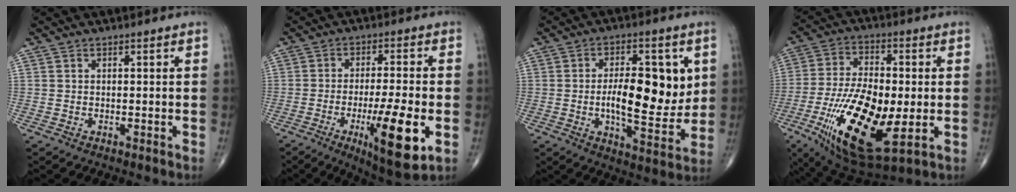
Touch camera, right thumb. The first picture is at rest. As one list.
[{"total": 14.1, "force": [-4.3, 2.9, 13.1], "torque": [-0.208, -0.007, -0.062]}, {"total": 15.0, "force": [1.5, 6.4, 13.4], "torque": [-0.176, -0.016, 0.027]}, {"total": 22.8, "force": [-5.1, 9.7, 19.9], "torque": [-0.390, -0.009, -0.073]}]